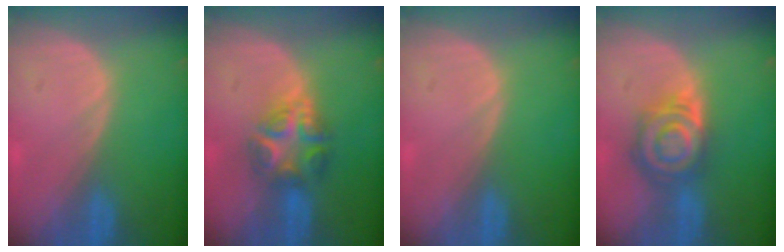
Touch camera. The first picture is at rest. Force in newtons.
{"total": 6.3, "press": 6.1, "slide": 1.8}
{"total": 0.0}
{"total": 8.0, "press": 7.0, "slide": 3.8}